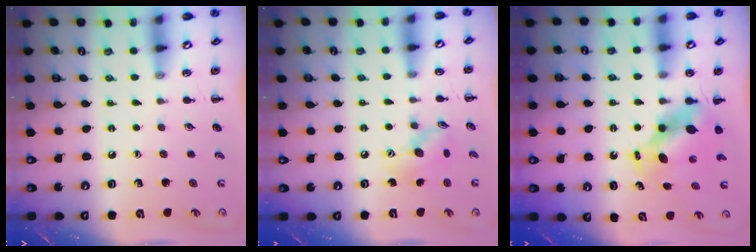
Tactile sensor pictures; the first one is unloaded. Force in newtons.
{"total": 9.4, "press": 9.3, "slide": 0.7}
{"total": 5.5, "press": 5.4, "slide": 1.2}